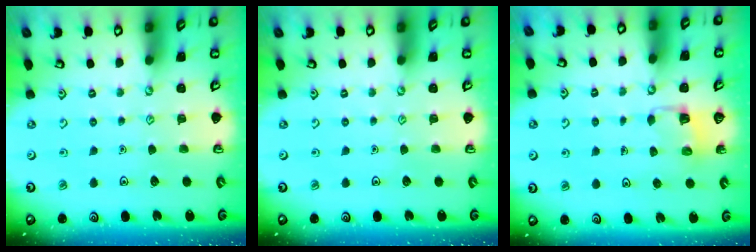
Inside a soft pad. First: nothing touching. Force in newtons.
{"total": 0.0}
{"total": 3.1, "press": 3.1, "slide": 0.3}